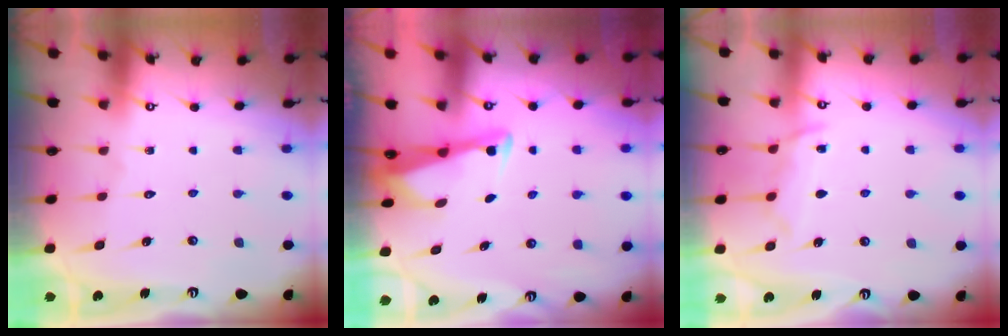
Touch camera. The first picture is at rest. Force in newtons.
{"total": 2.8, "press": 2.7, "slide": 0.4}
{"total": 8.6, "press": 8.6, "slide": 0.9}